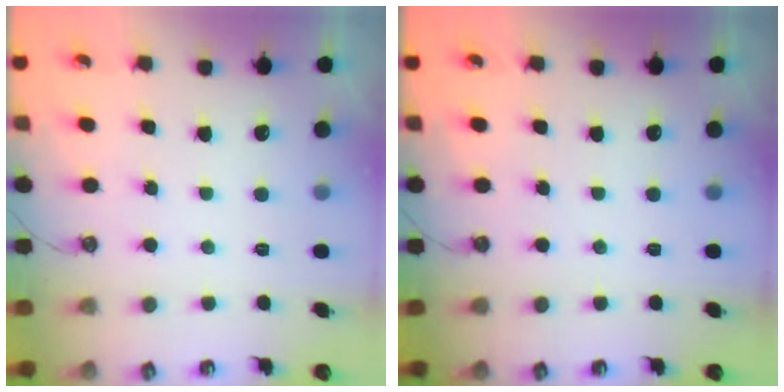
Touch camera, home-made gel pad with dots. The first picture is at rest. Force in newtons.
{"total": 0.0}